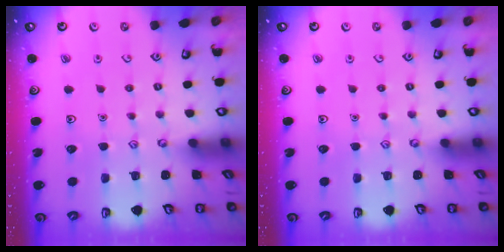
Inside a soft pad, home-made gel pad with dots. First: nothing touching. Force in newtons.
{"total": 0.0}